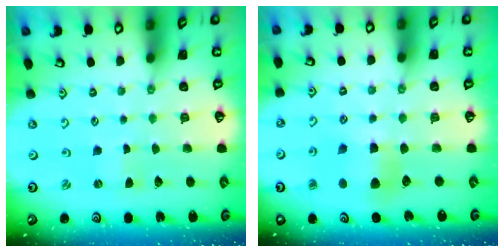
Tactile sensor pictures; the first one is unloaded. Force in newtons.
{"total": 6.2, "press": 6.2, "slide": 0.6}